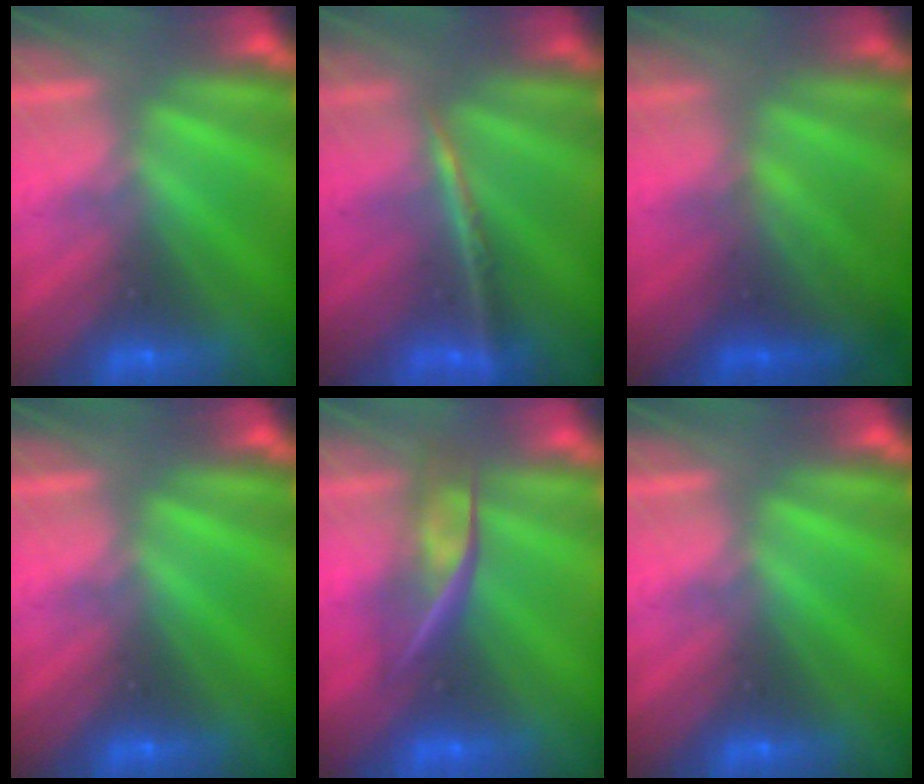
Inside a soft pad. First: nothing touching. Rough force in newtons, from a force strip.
{"total": 2.0}
{"total": 2.3}
{"total": 0.0}
{"total": 2.4}
{"total": 0.0}